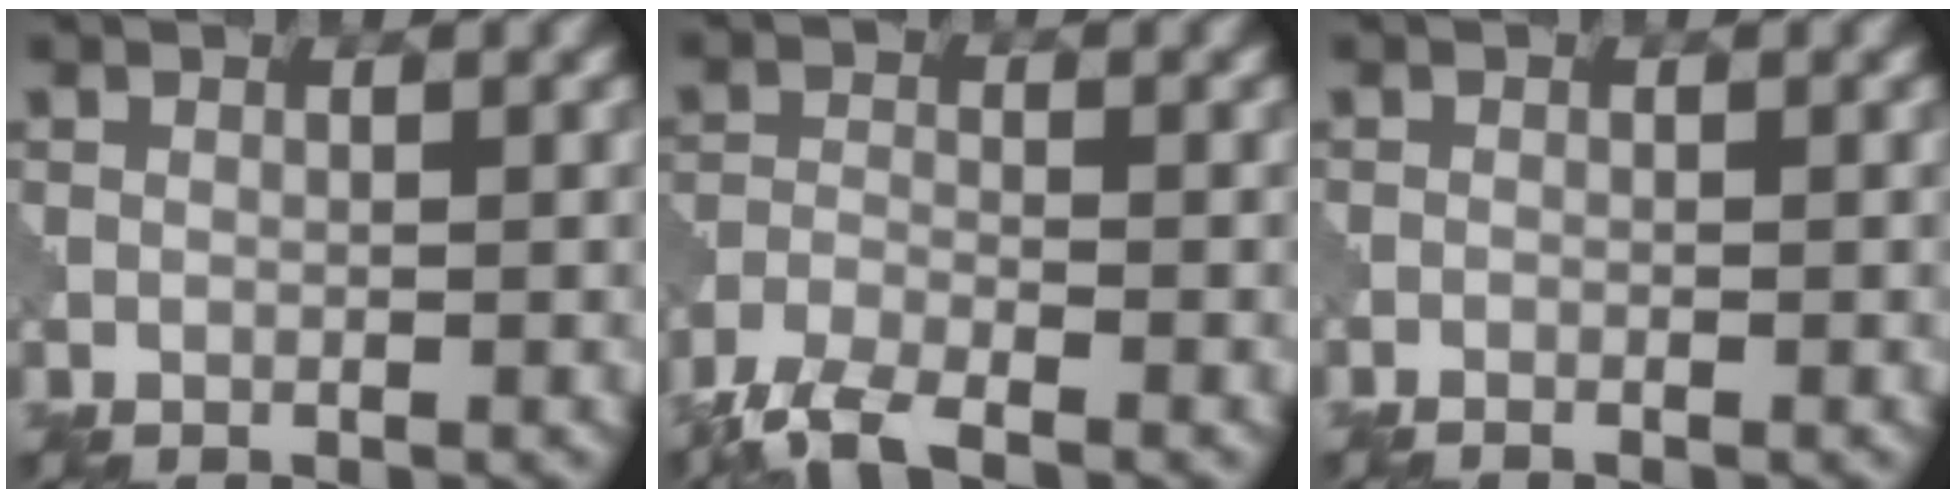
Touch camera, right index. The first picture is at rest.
{"total": 5.0, "force": [-4.2, 1.1, 2.5], "torque": [-0.049, -0.010, -0.090]}
{"total": 0.7, "force": [-0.6, 0.0, 0.2], "torque": [-0.001, -0.002, -0.016]}